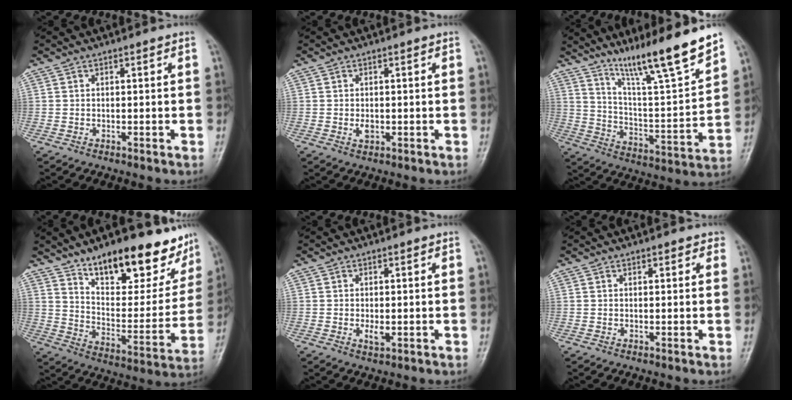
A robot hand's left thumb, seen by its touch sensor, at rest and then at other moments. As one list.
[{"total": 1.6, "force": [0.1, 0.9, 1.3], "torque": [-0.020, -0.003, 0.004]}, {"total": 17.7, "force": [13.6, 1.0, 11.3], "torque": [-0.162, -0.080, 0.234]}, {"total": 22.1, "force": [15.9, 8.6, 12.7], "torque": [-0.127, -0.086, 0.246]}, {"total": 1.9, "force": [0.0, 0.8, 1.7], "torque": [-0.031, -0.005, 0.004]}, {"total": 1.6, "force": [1.2, 0.8, 0.8], "torque": [0.002, -0.002, 0.008]}]